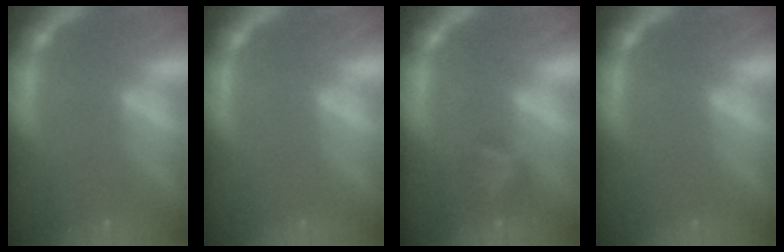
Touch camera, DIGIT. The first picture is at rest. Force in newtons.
{"total": 0.0}
{"total": 2.4}
{"total": 0.0}